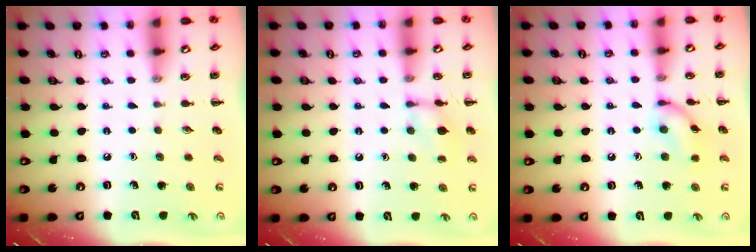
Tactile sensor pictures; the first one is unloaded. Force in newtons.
{"total": 9.6, "press": 9.5, "slide": 1.5}
{"total": 9.9, "press": 9.9, "slide": 0.5}